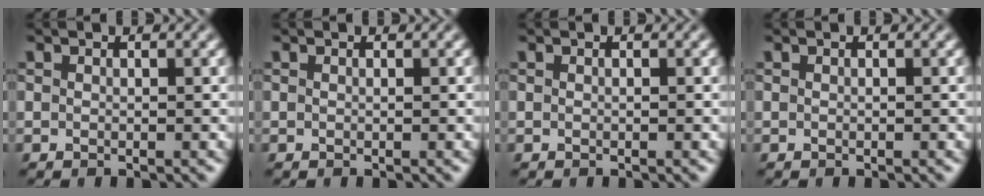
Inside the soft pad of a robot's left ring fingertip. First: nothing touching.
{"total": 0.0}
{"total": 0.0}
{"total": 0.0}